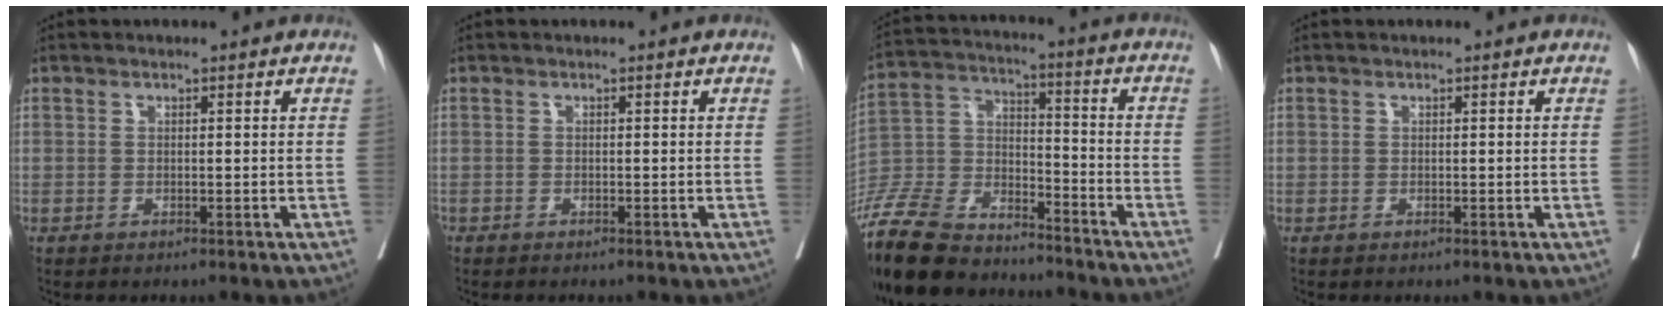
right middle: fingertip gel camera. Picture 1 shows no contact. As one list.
[{"total": 0.0}, {"total": 21.0, "force": [-18.1, 6.0, 8.8], "torque": [-0.215, -0.017, -0.325]}, {"total": 0.0}]